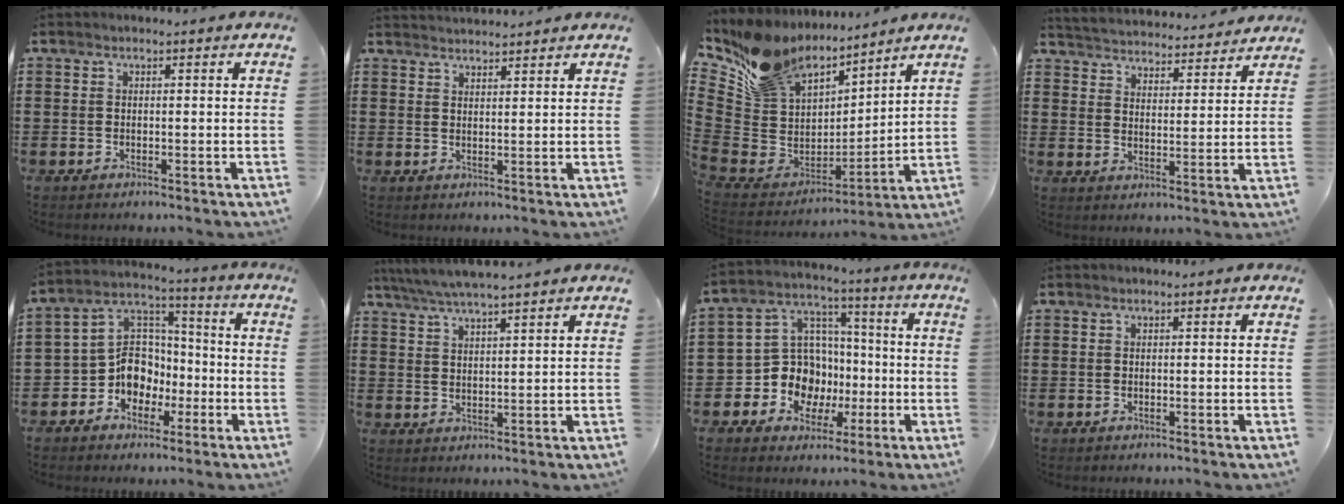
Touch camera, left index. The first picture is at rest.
{"total": 2.0, "force": [2.0, -0.1, -0.2], "torque": [-0.001, -0.002, 0.039]}
{"total": 10.6, "force": [8.8, 5.5, 2.3], "torque": [-0.104, -0.056, 0.167]}
{"total": 3.9, "force": [3.9, 0.0, -0.5], "torque": [-0.013, -0.032, 0.063]}
{"total": 8.3, "force": [-3.1, 7.4, 2.3], "torque": [-0.084, 0.005, -0.062]}
{"total": 4.2, "force": [3.8, -0.3, 1.9], "torque": [-0.047, -0.014, 0.066]}
{"total": 11.2, "force": [-2.7, 10.2, 3.6], "torque": [-0.121, 0.010, -0.042]}
{"total": 0.0}